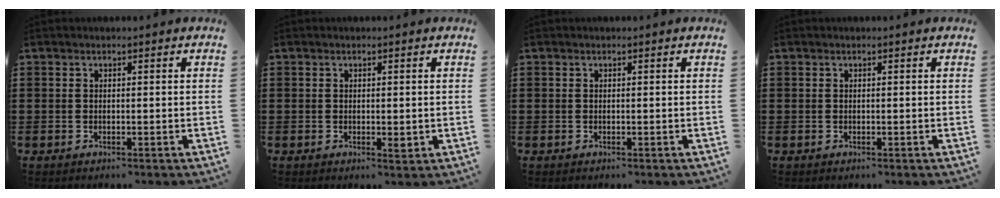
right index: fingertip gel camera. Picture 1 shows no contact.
{"total": 1.2, "force": [-0.1, 0.5, 1.1], "torque": [-0.019, -0.001, -0.002]}
{"total": 0.0}
{"total": 0.0}